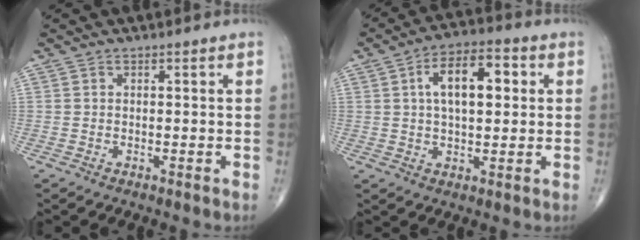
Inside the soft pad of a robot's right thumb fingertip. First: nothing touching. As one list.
[{"total": 11.1, "force": [2.4, 5.5, 9.3], "torque": [-0.137, 0.016, 0.034]}]